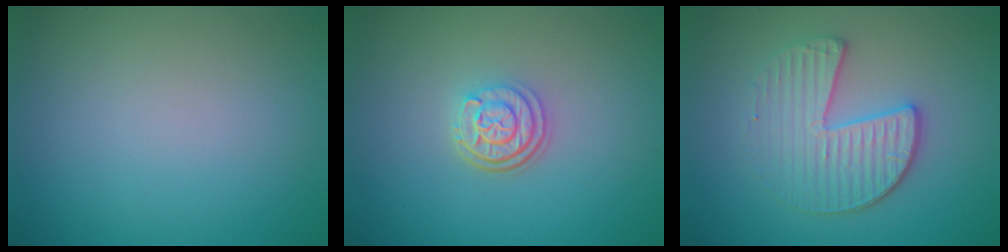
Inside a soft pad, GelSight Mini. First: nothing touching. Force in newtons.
{"total": 3.2, "press": 2.5, "slide": 2.0}
{"total": 3.8, "press": 3.4, "slide": 1.7}